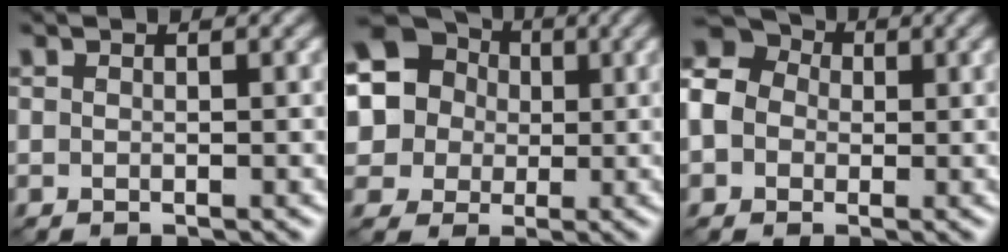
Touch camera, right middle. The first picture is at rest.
{"total": 13.5, "force": [4.0, 12.2, 4.3], "torque": [-0.132, 0.046, 0.053]}
{"total": 8.8, "force": [0.3, 7.7, 4.2], "torque": [-0.098, 0.036, -0.039]}